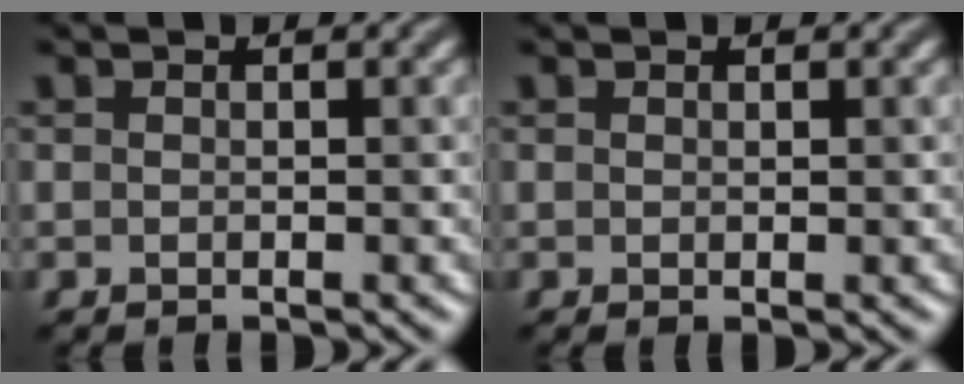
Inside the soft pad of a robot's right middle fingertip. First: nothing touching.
{"total": 0.0}